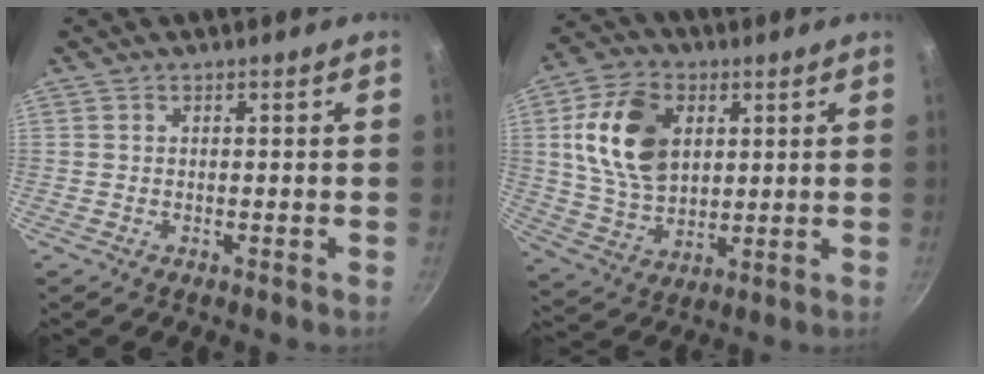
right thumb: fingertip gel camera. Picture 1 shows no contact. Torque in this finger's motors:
{"motor_torque": [-0.96, 1.77, 0.25, 0.01, 0.30]}